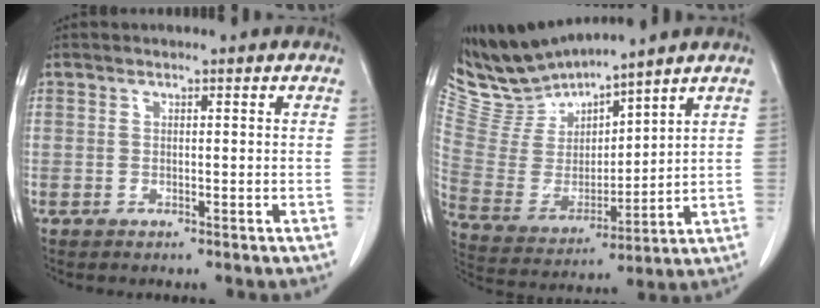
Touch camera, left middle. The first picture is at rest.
{"total": 9.5, "force": [9.5, 0.4, 0.8], "torque": [-0.044, -0.003, 0.213]}